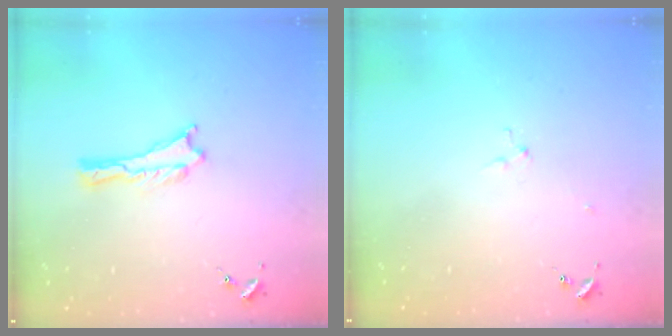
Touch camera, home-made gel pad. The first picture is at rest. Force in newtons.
{"total": 2.9, "press": 2.9, "slide": 0.3}